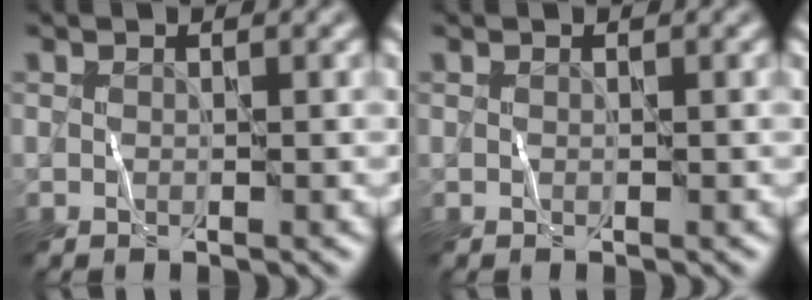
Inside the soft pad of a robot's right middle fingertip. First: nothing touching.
{"total": 0.0}